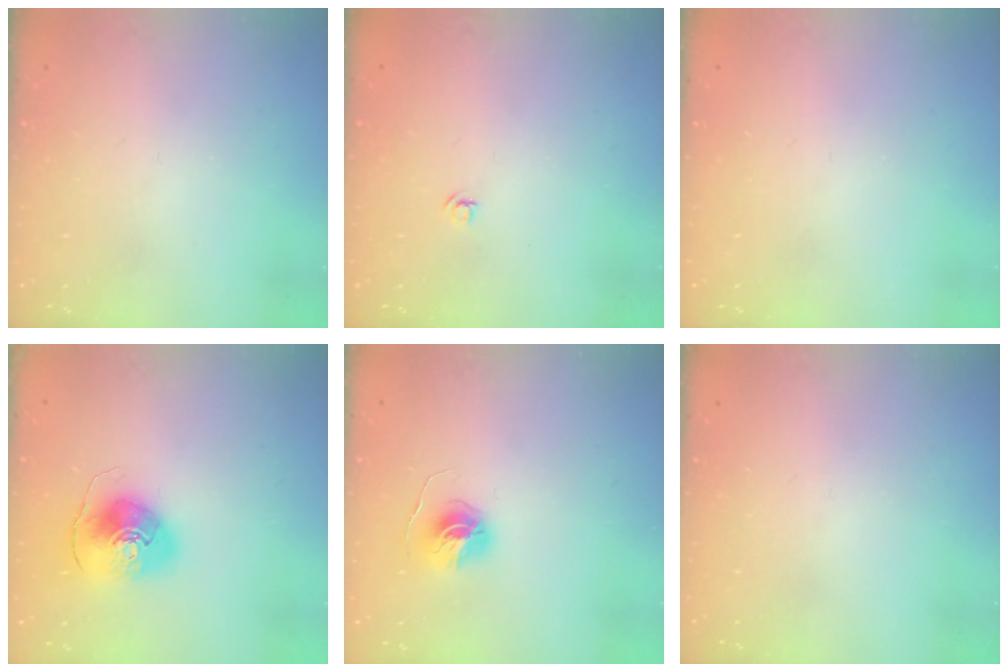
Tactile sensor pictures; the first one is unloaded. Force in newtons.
{"total": 3.2, "press": 3.2, "slide": 0.3}
{"total": 0.0}
{"total": 10.3, "press": 10.2, "slide": 1.5}
{"total": 6.0, "press": 6.0, "slide": 0.6}
{"total": 0.0}